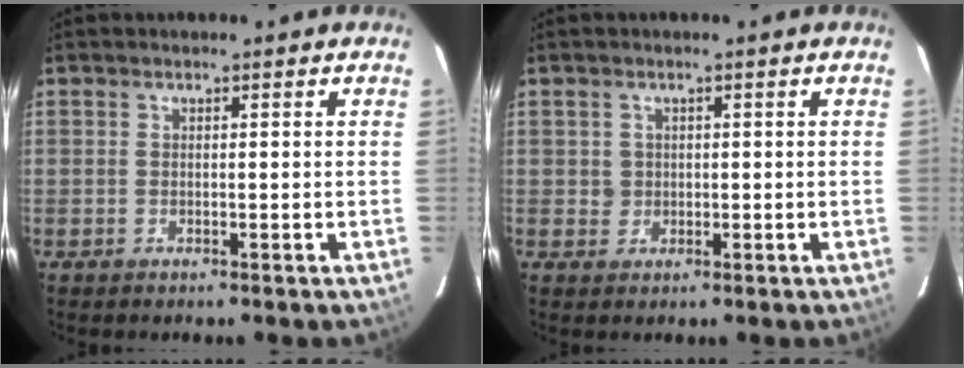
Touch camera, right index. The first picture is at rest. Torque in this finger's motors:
{"motor_torque": [0.04, 0.02, 0.15, 0.02]}